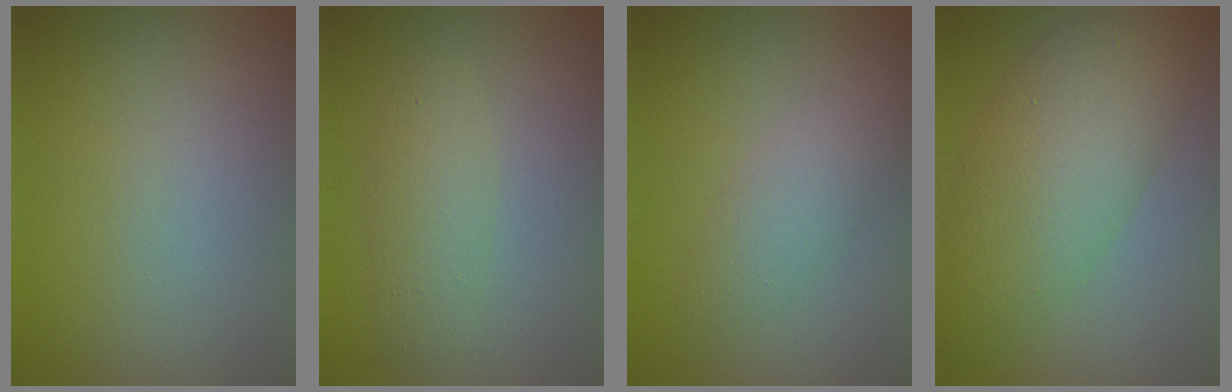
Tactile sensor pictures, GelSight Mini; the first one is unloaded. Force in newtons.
{"total": 2.3, "press": 2.3, "slide": 0.0}
{"total": 2.2, "press": 2.2, "slide": 0.0}
{"total": 7.3, "press": 7.3, "slide": 0.2}